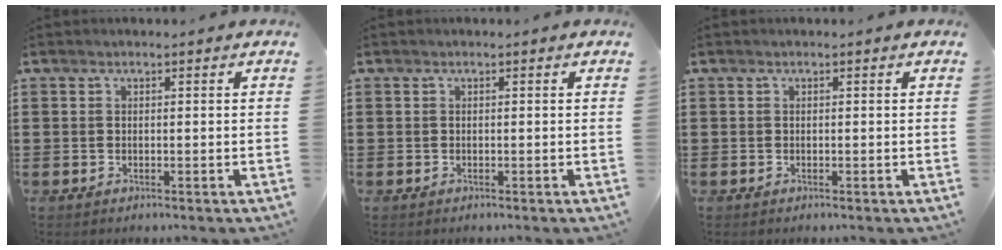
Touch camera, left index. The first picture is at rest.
{"total": 0.0}
{"total": 0.0}